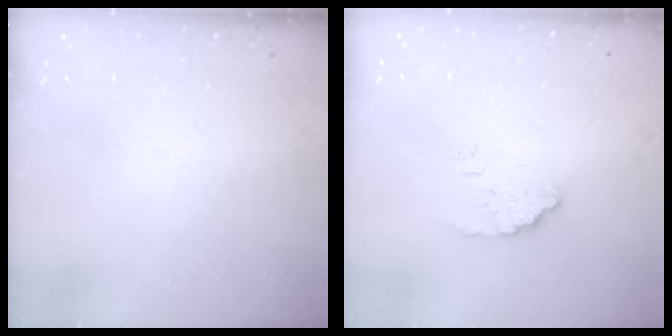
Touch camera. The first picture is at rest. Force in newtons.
{"total": 3.0, "press": 3.0, "slide": 0.3}